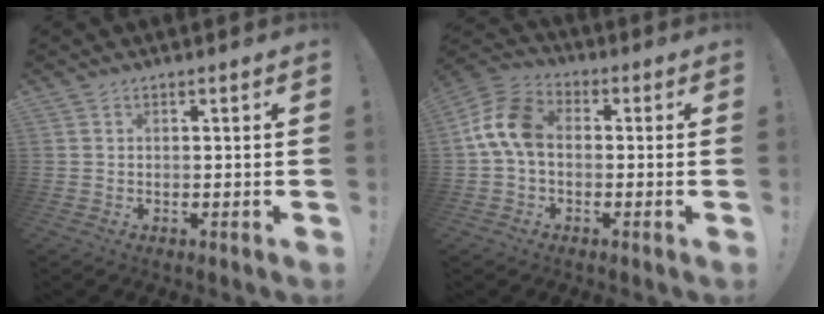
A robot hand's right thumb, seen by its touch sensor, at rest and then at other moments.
{"total": 11.6, "force": [0.4, 7.6, 8.8], "torque": [-0.176, 0.016, 0.013]}